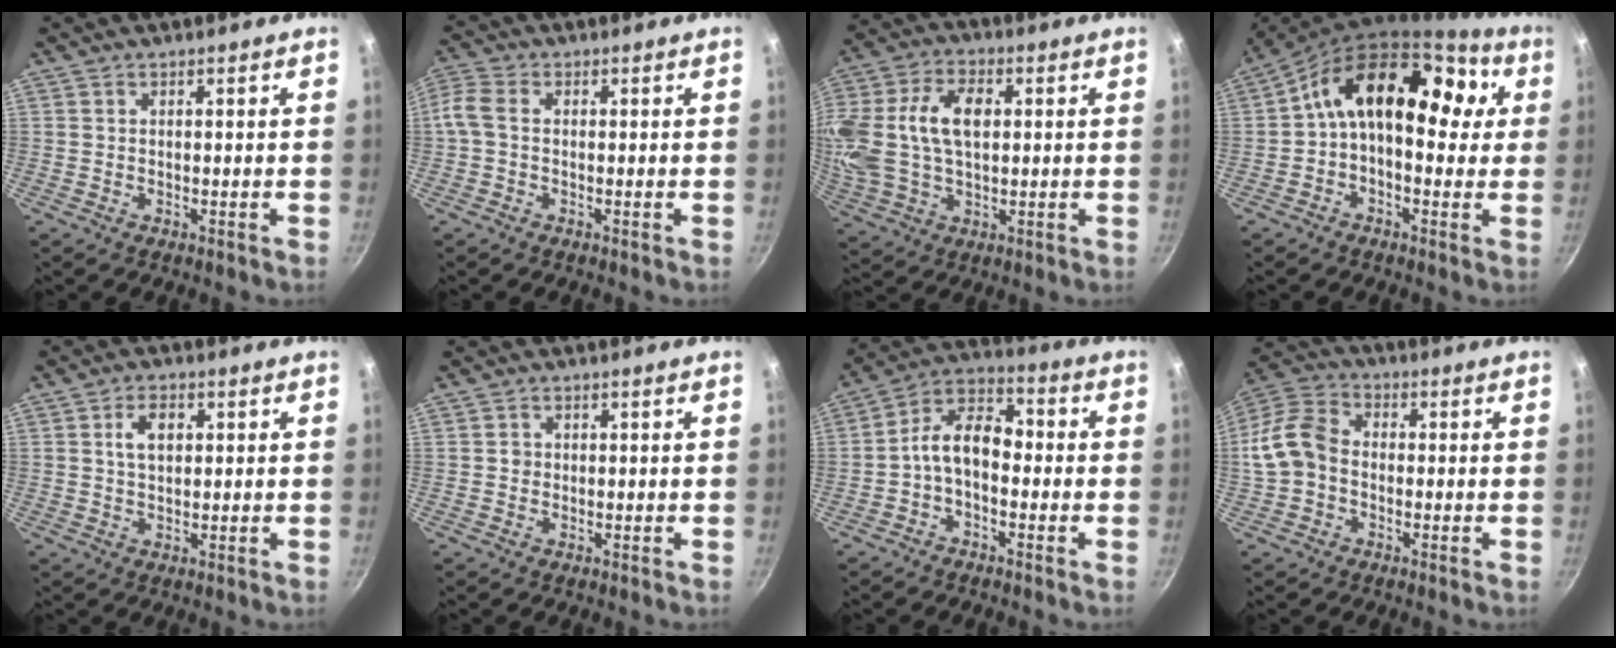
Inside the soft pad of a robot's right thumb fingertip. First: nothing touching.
{"total": 4.9, "force": [-0.3, 3.3, 3.6], "torque": [-0.089, 0.015, -0.020]}
{"total": 18.8, "force": [2.7, 12.1, 14.1], "torque": [-0.299, 0.022, 0.048]}
{"total": 16.1, "force": [2.6, 10.5, 11.9], "torque": [-0.149, 0.039, 0.015]}
{"total": 4.6, "force": [1.2, 2.9, 3.4], "torque": [-0.046, 0.002, 0.020]}
{"total": 1.2, "force": [0.0, 1.1, 0.3], "torque": [-0.001, 0.003, -0.002]}
{"total": 9.4, "force": [-1.8, 5.9, 7.1], "torque": [-0.106, 0.045, -0.052]}
{"total": 10.1, "force": [-1.4, 7.6, 6.4], "torque": [-0.109, 0.032, -0.046]}